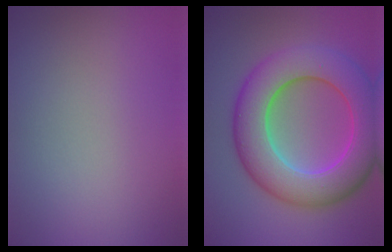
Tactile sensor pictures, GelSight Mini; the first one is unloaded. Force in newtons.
{"total": 9.9, "press": 9.9, "slide": 0.1}